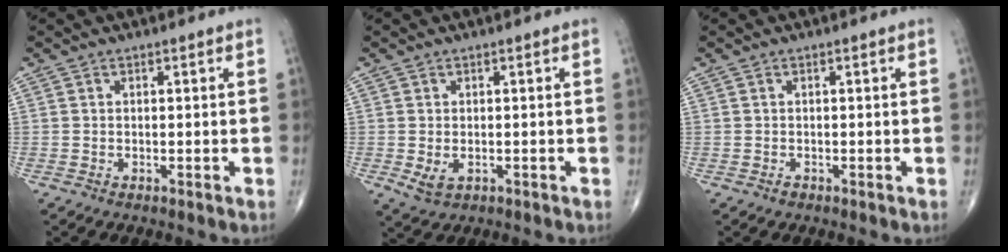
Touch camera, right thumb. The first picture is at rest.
{"total": 3.0, "force": [-0.6, 2.0, 2.2], "torque": [-0.040, -0.007, -0.002]}
{"total": 0.5, "force": [-0.3, 0.4, 0.2], "torque": [0.000, 0.001, -0.006]}